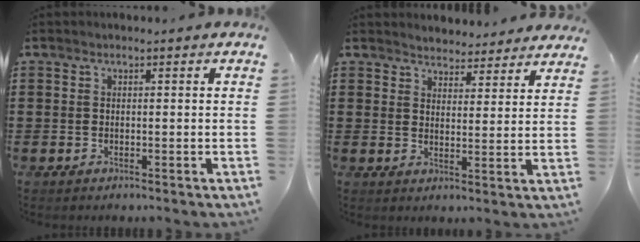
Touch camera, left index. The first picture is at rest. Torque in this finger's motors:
{"motor_torque": [1.07, -1.06, 0.33, 0.02]}